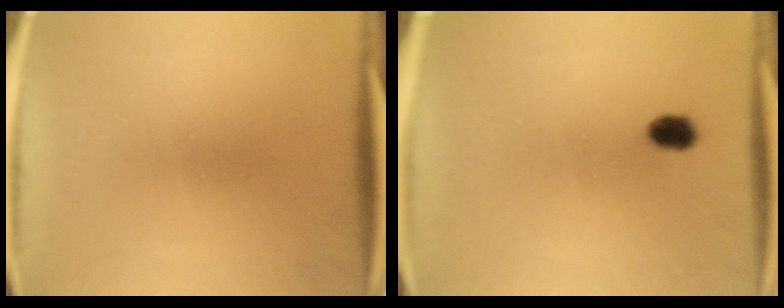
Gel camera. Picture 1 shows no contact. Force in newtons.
{"total": 2.6}